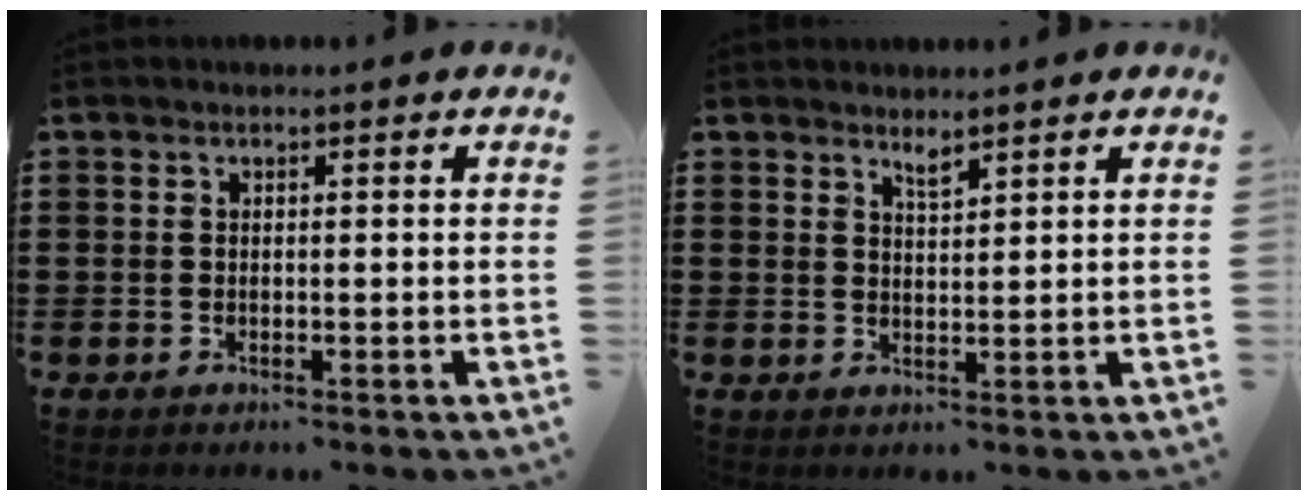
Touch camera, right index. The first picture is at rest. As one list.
[{"total": 1.8, "force": [1.7, 0.3, 0.6], "torque": [-0.014, 0.004, 0.031]}]